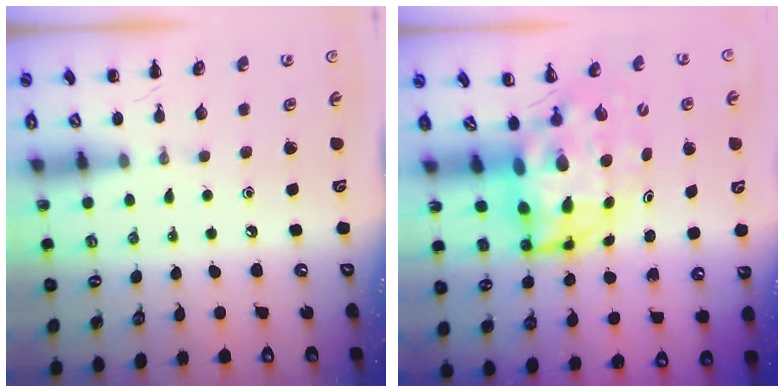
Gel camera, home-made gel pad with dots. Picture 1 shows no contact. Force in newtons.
{"total": 7.4, "press": 7.1, "slide": 2.1}